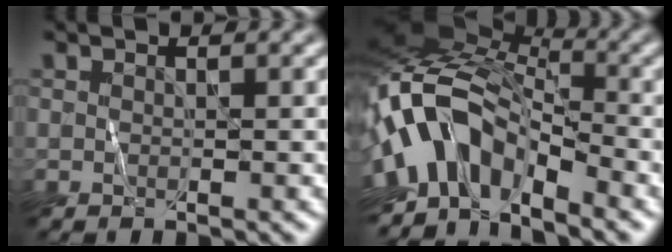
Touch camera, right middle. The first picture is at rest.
{"total": 10.1, "force": [-3.9, 5.5, 7.5], "torque": [-0.128, 0.014, -0.080]}